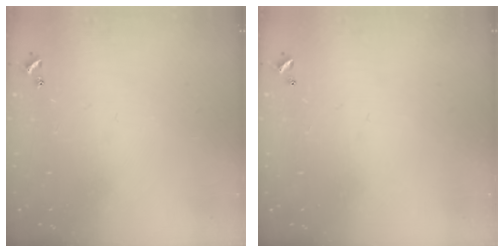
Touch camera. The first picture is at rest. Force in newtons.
{"total": 2.9, "press": 2.9, "slide": 0.1}